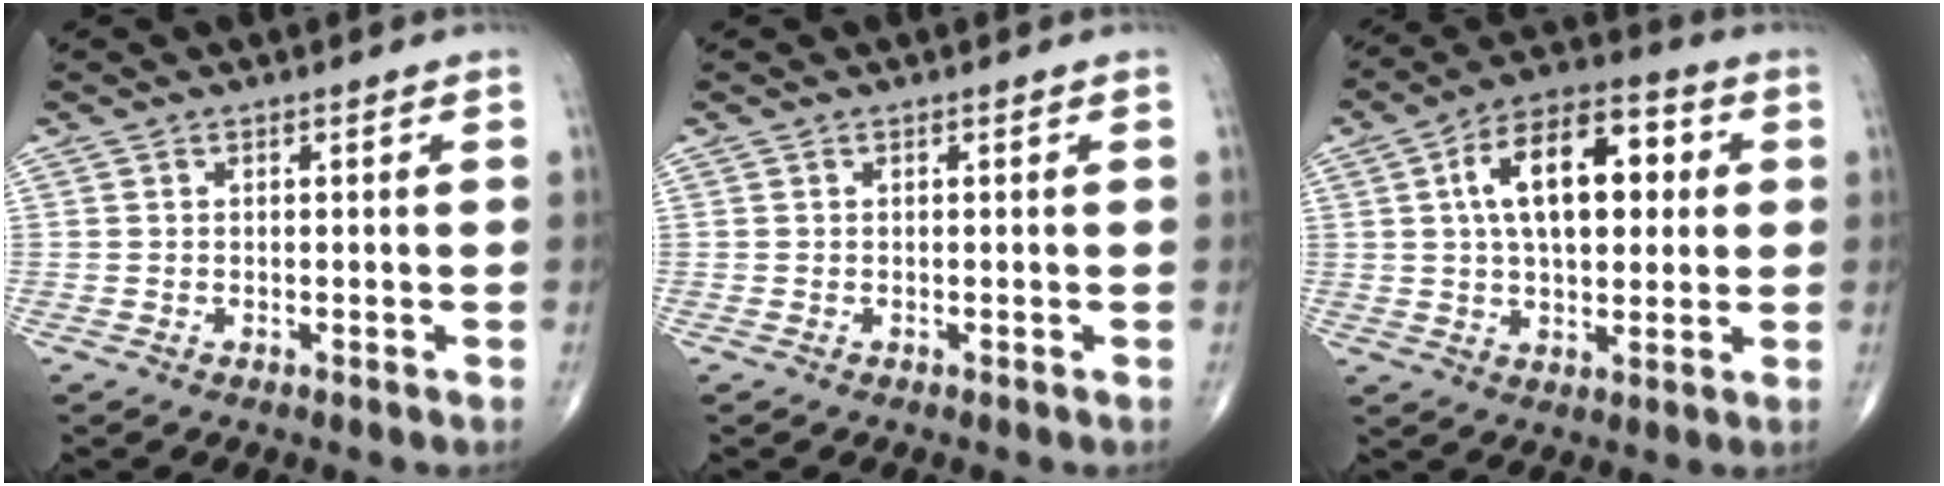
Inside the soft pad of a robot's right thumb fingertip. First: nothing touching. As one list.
[{"total": 0.0}, {"total": 16.9, "force": [3.4, 9.1, 13.8], "torque": [-0.199, 0.018, 0.051]}]